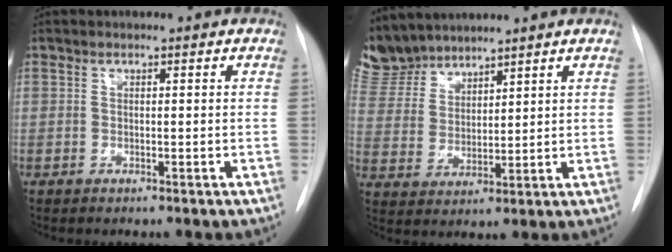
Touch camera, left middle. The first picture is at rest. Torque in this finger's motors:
{"motor_torque": [1.12, -1.02, 1.05, 0.00]}